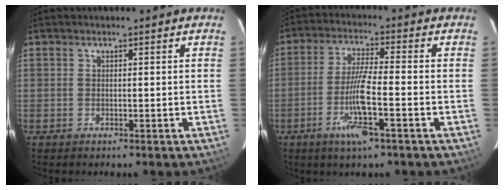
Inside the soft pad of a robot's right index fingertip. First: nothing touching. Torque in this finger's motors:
{"motor_torque": [1.98, -0.16, 1.01, 0.21]}